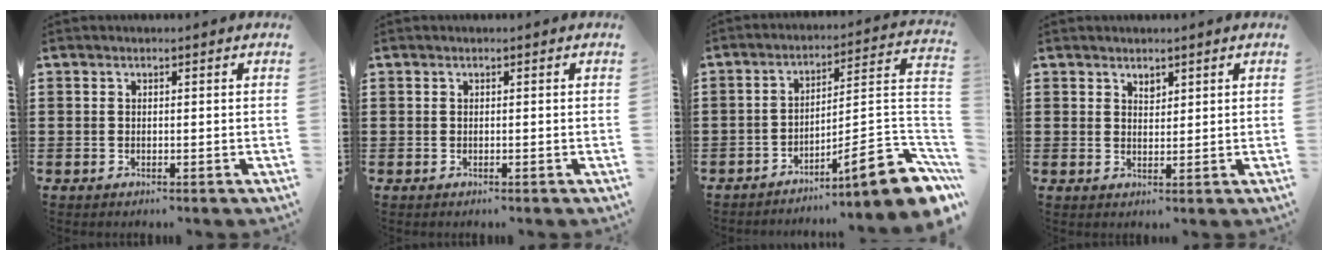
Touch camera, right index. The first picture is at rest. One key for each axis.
{"total": 0.0}
{"total": 10.5, "fx": -6.1, "fy": 1.8, "fz": 8.3, "tx": -0.114, "ty": -0.003, "tz": -0.115}
{"total": 1.6, "fx": 1.3, "fy": 0.8, "fz": 0.4, "tx": -0.003, "ty": -0.001, "tz": 0.024}